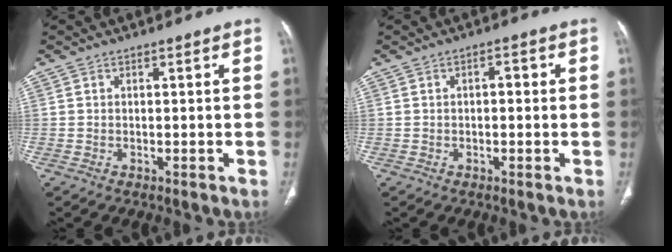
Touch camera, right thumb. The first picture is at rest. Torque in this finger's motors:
{"motor_torque": [0.17, -0.04, 0.26, 0.21, -0.02]}